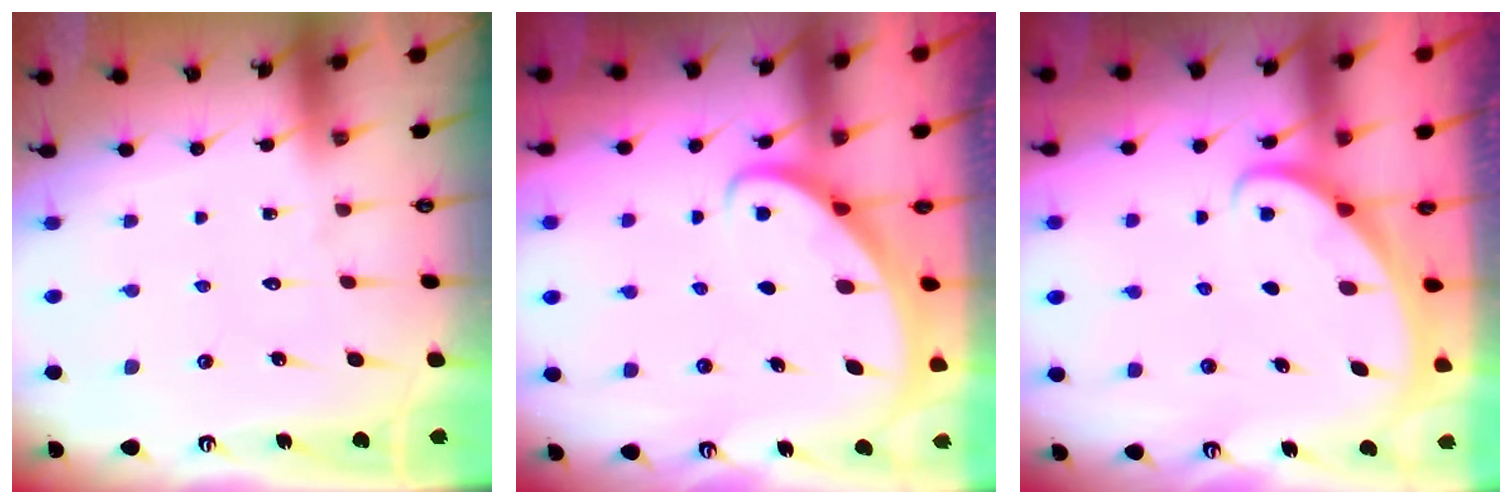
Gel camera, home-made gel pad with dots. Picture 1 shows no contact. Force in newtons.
{"total": 2.8, "press": 2.8, "slide": 0.3}
{"total": 1.5, "press": 1.5, "slide": 0.0}